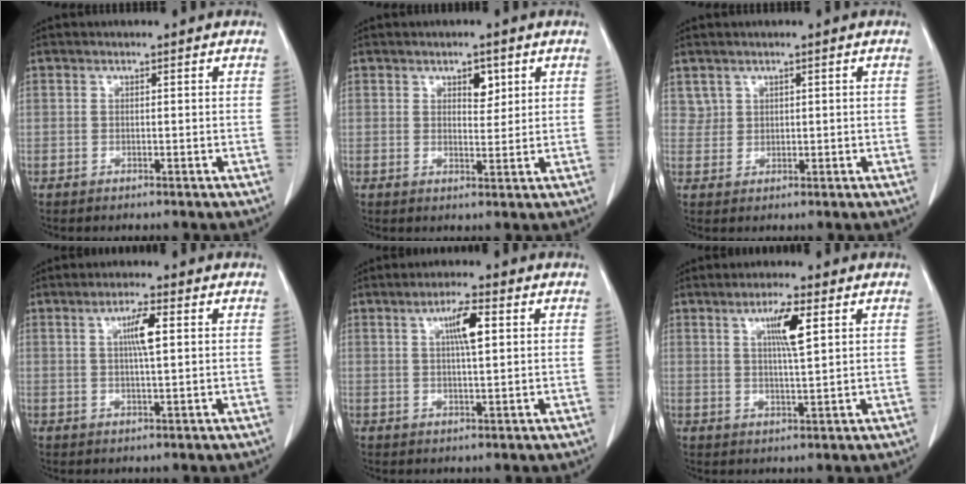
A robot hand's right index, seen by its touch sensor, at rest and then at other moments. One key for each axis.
{"total": 3.0, "fx": 1.5, "fy": 1.5, "fz": 2.1, "tx": -0.027, "ty": -0.003, "tz": 0.024}
{"total": 1.9, "fx": 1.2, "fy": 1.4, "fz": 0.0, "tx": 0.007, "ty": 0.005, "tz": 0.021}
{"total": 4.5, "fx": 1.1, "fy": 0.4, "fz": 4.3, "tx": -0.078, "ty": 0.000, "tz": 0.020}
{"total": 5.2, "fx": 1.6, "fy": 0.6, "fz": 4.9, "tx": -0.087, "ty": 0.003, "tz": 0.027}
{"total": 5.7, "fx": 2.2, "fy": 0.3, "fz": 5.3, "tx": -0.092, "ty": -0.002, "tz": 0.038}